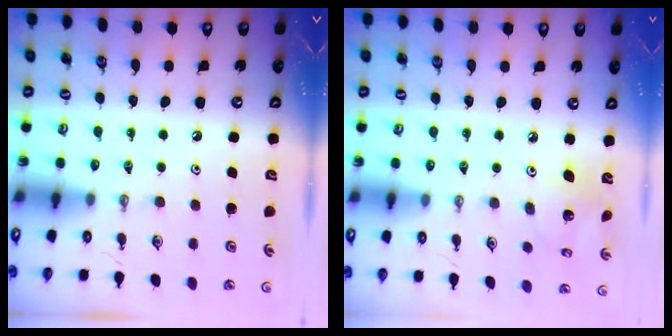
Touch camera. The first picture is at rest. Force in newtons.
{"total": 6.0, "press": 6.0, "slide": 0.2}